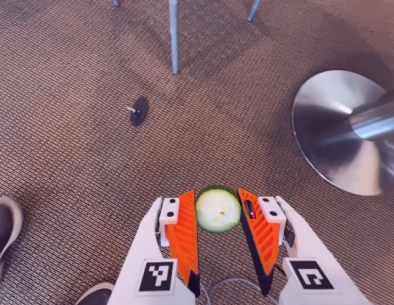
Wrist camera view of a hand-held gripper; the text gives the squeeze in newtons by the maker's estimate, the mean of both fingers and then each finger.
{"total": 7.4, "left": 7.4, "right": 7.4}